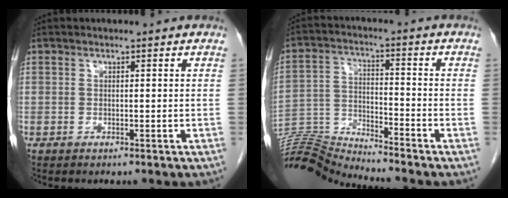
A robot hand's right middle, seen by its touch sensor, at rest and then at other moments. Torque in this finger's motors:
{"motor_torque": [-0.21, -0.50, -0.07, 0.03]}